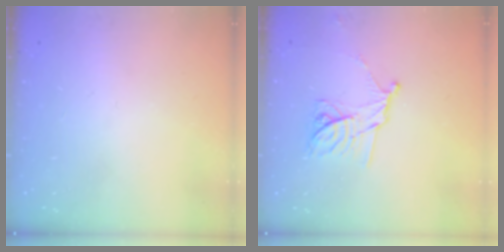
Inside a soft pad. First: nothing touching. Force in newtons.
{"total": 11.3, "press": 11.3, "slide": 0.7}